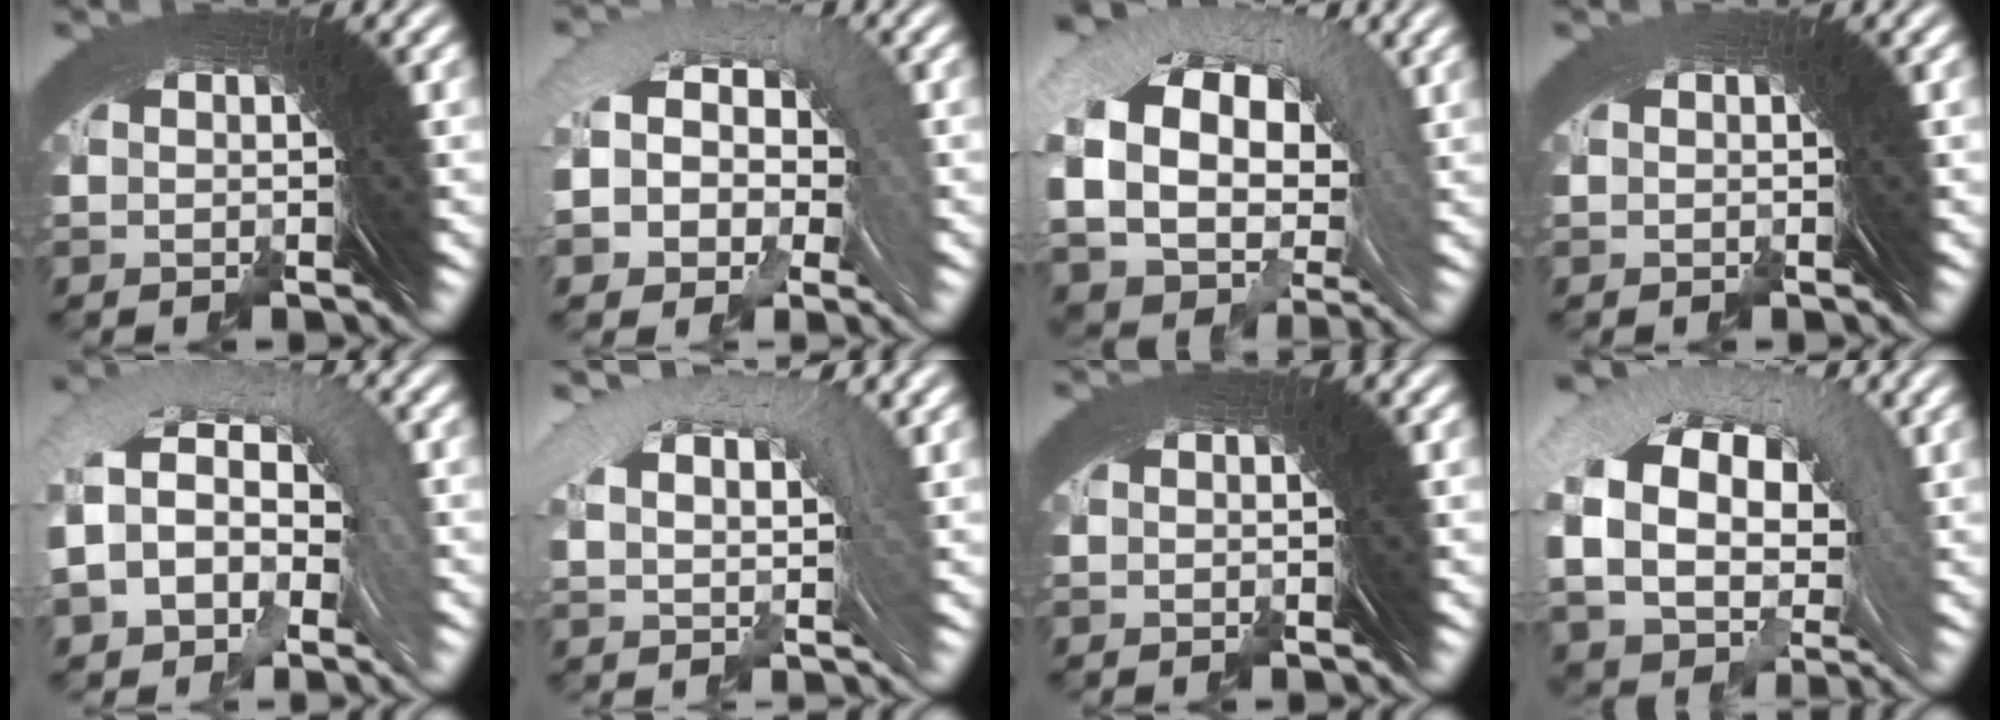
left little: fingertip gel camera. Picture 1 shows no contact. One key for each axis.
{"total": 8.3, "fx": 0.1, "fy": 6.2, "fz": 5.6, "tx": -0.116, "ty": 0.003, "tz": -0.010}
{"total": 11.8, "fx": 1.4, "fy": 8.1, "fz": 8.5, "tx": -0.160, "ty": -0.017, "tz": 0.028}
{"total": 0.7, "fx": -0.4, "fy": -0.4, "fz": -0.4, "tx": 0.009, "ty": 0.003, "tz": -0.007}
{"total": 9.0, "fx": 0.8, "fy": 6.3, "fz": 6.4, "tx": -0.126, "ty": 0.015, "tz": -0.002}
{"total": 5.4, "fx": 2.8, "fy": 1.7, "fz": 4.3, "tx": -0.055, "ty": 0.024, "tz": 0.047}
{"total": 0.0}
{"total": 10.8, "fx": 2.0, "fy": 7.3, "fz": 7.8, "tx": -0.140, "ty": -0.005, "tz": 0.034}